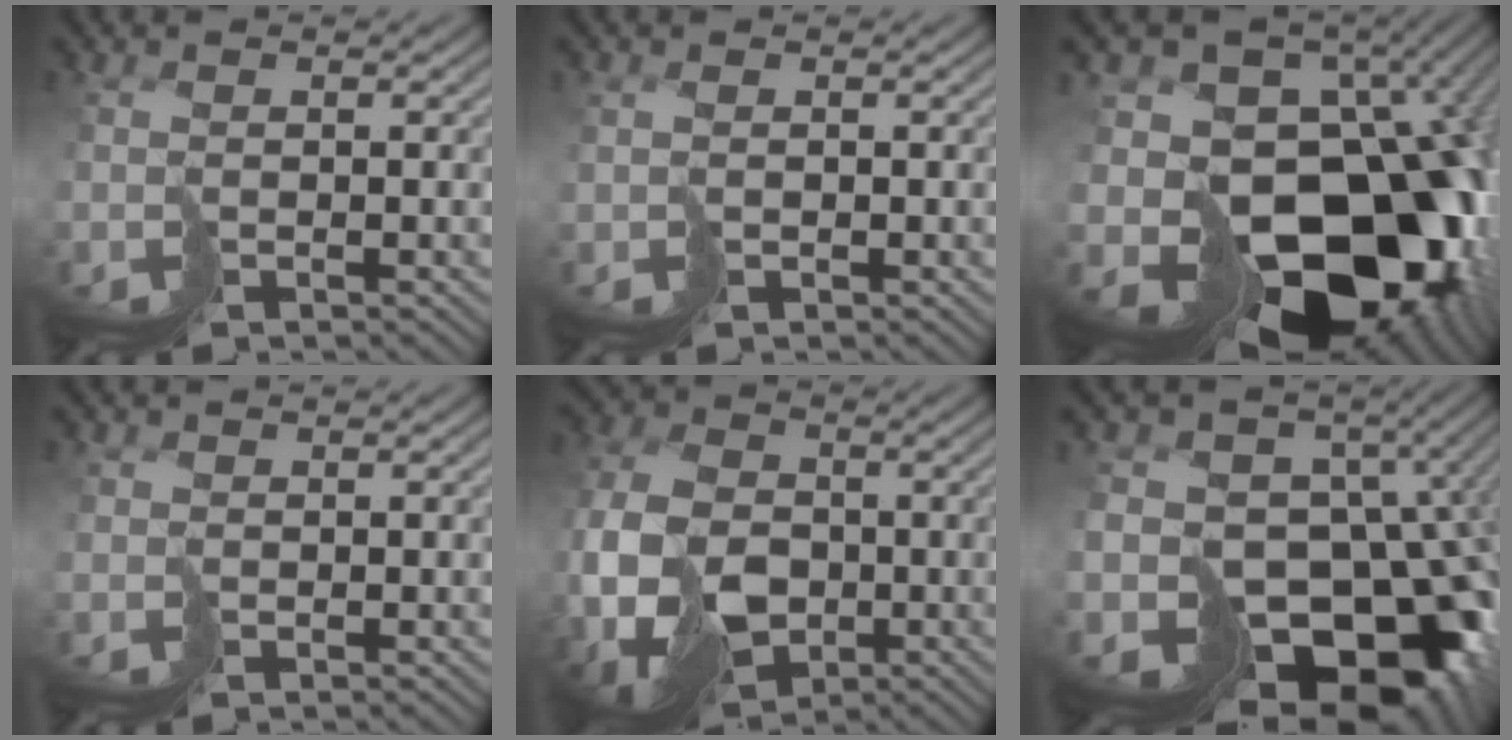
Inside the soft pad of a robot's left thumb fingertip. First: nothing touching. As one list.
[{"total": 0.9, "force": [0.4, 0.7, 0.4], "torque": [-0.013, -0.001, 0.012]}, {"total": 20.8, "force": [-5.7, 15.0, 13.2], "torque": [-0.210, -0.023, -0.053]}, {"total": 0.8, "force": [0.4, 0.7, -0.1], "torque": [-0.003, 0.000, 0.006]}, {"total": 12.0, "force": [-2.0, 8.2, 8.5], "torque": [-0.205, -0.015, -0.034]}, {"total": 17.1, "force": [-5.6, 12.4, 10.4], "torque": [-0.156, -0.015, -0.047]}]